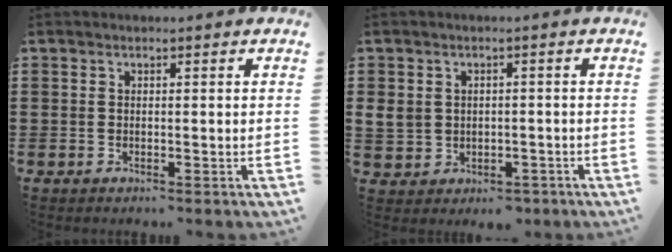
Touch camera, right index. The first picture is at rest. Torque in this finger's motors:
{"motor_torque": [0.35, -0.11, 0.10, 0.05]}